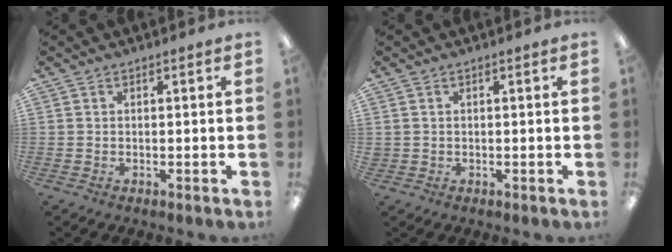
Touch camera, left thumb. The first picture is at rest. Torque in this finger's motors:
{"motor_torque": [-0.14, 0.05, -0.16, 0.07, 0.00]}